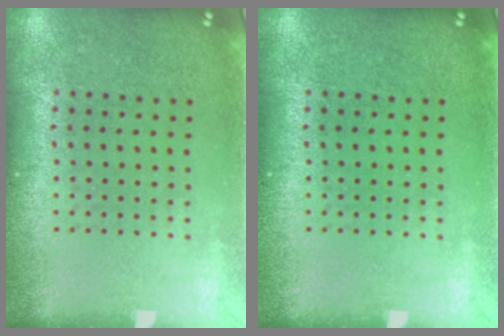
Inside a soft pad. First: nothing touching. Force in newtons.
{"total": 0.0}